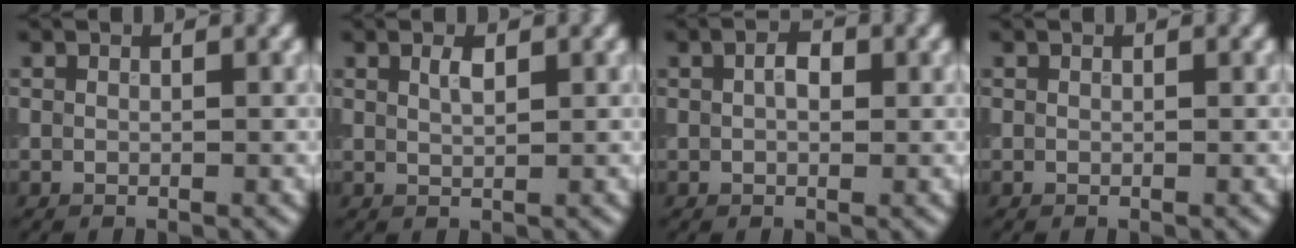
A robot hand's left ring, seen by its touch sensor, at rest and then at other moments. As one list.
[{"total": 1.2, "force": [0.7, 0.4, 0.9], "torque": [-0.019, 0.001, 0.012]}, {"total": 1.9, "force": [0.4, 1.1, 1.5], "torque": [-0.020, 0.001, 0.003]}, {"total": 0.0}]